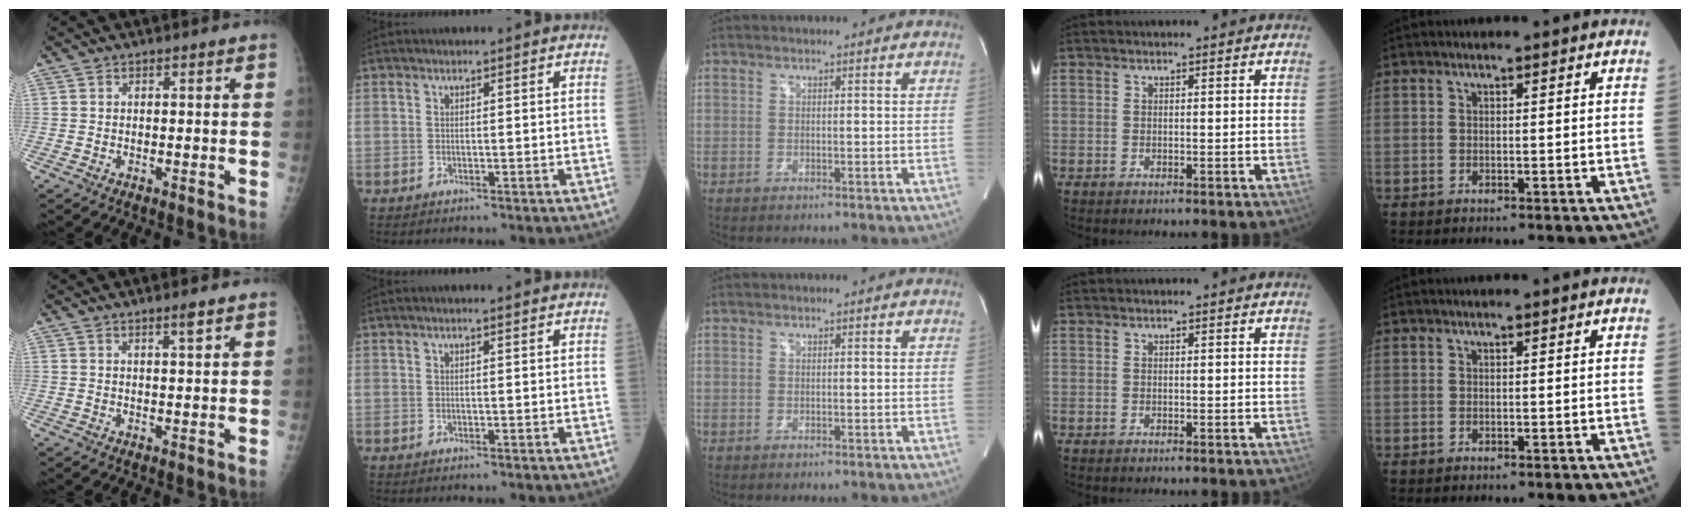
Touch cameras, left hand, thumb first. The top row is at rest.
{"thumb": {"total": 1.9, "force": [1.3, 0.1, 1.4], "torque": [-0.021, -0.010, 0.023]}, "index": {"total": 1.0, "force": [0.8, -0.1, 0.6], "torque": [-0.012, 0.007, 0.014]}}